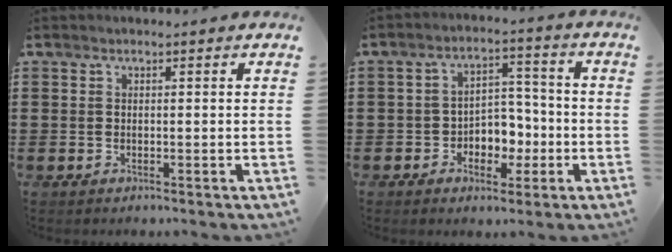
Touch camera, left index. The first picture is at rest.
{"total": 5.0, "force": [-1.8, 4.0, 2.4], "torque": [-0.045, 0.009, -0.037]}